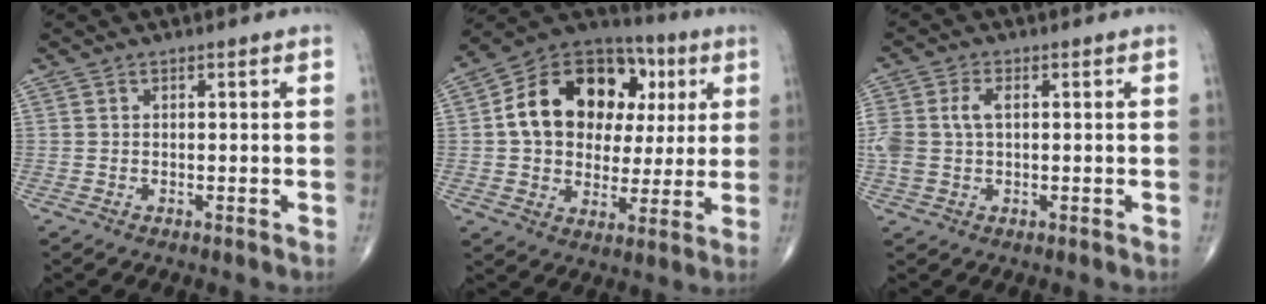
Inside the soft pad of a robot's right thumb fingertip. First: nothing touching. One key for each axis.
{"total": 20.9, "fx": 4.2, "fy": 15.2, "fz": 13.7, "tx": -0.186, "ty": 0.025, "tz": 0.068}
{"total": 6.0, "fx": 0.8, "fy": 3.6, "fz": 4.7, "tx": -0.125, "ty": 0.015, "tz": 0.017}